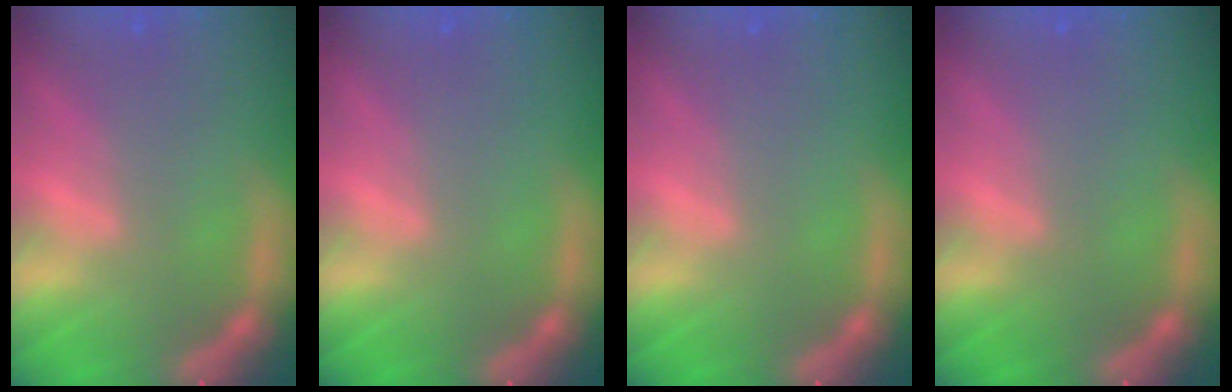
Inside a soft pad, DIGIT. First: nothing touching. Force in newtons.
{"total": 0.0}
{"total": 0.0}
{"total": 0.0}